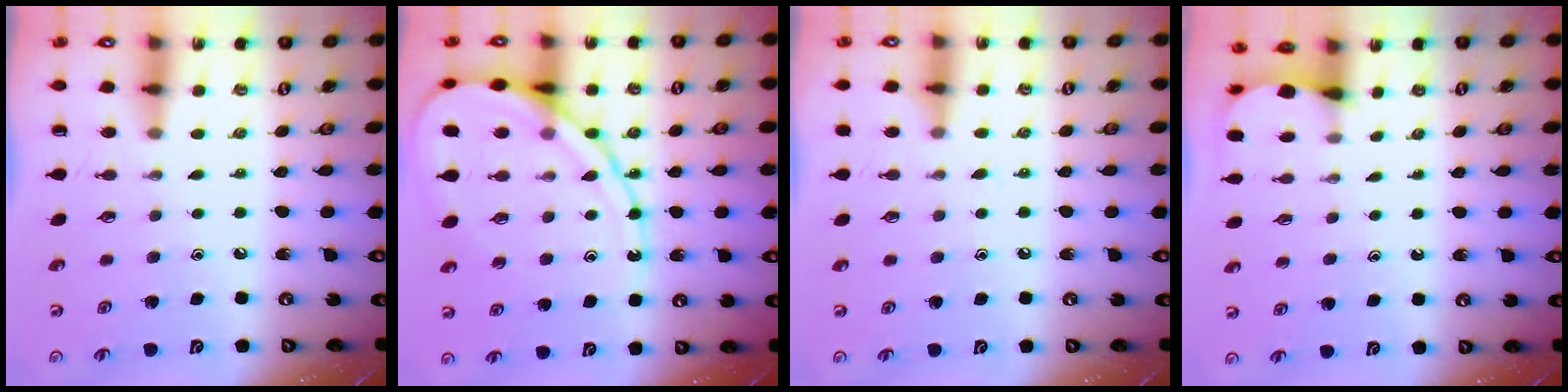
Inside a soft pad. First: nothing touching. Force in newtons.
{"total": 14.4, "press": 14.4, "slide": 1.5}
{"total": 4.7, "press": 4.7, "slide": 0.7}
{"total": 2.8, "press": 2.8, "slide": 0.3}